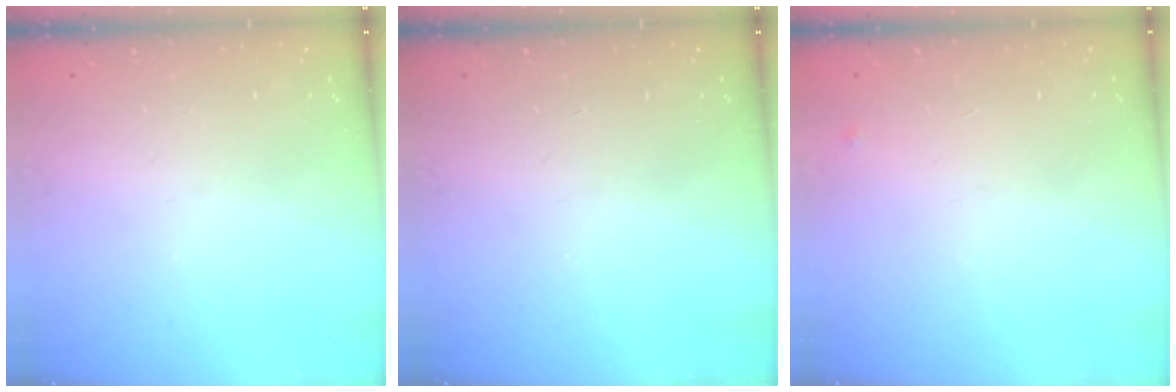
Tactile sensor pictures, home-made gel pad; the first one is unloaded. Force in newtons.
{"total": 0.0}
{"total": 2.5, "press": 2.4, "slide": 0.4}